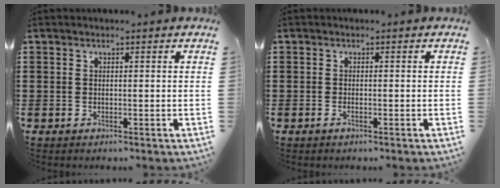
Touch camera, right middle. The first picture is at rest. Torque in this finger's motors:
{"motor_torque": [-0.16, 0.48, 0.05, -0.01]}